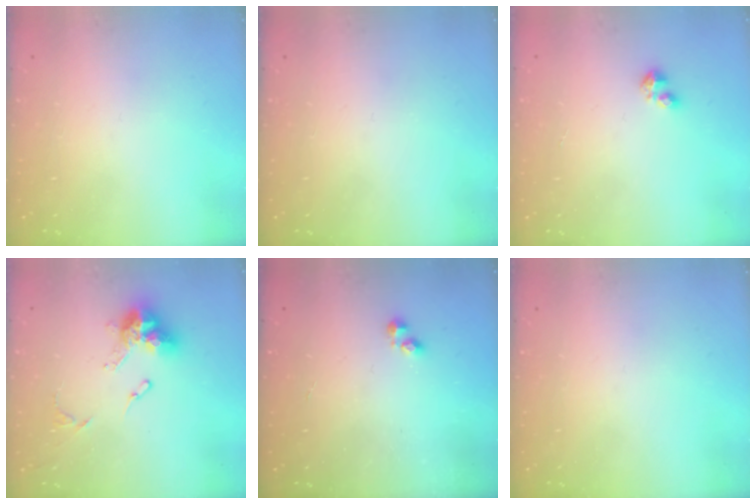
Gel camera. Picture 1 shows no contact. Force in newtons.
{"total": 0.0}
{"total": 2.9, "press": 2.9, "slide": 0.5}
{"total": 12.3, "press": 12.3, "slide": 1.2}
{"total": 2.3, "press": 2.2, "slide": 0.3}
{"total": 0.0}